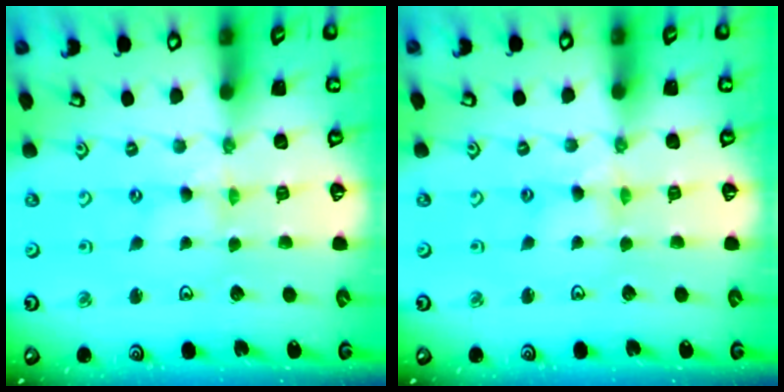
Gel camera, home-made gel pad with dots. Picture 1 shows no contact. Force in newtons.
{"total": 3.0, "press": 3.0, "slide": 0.3}